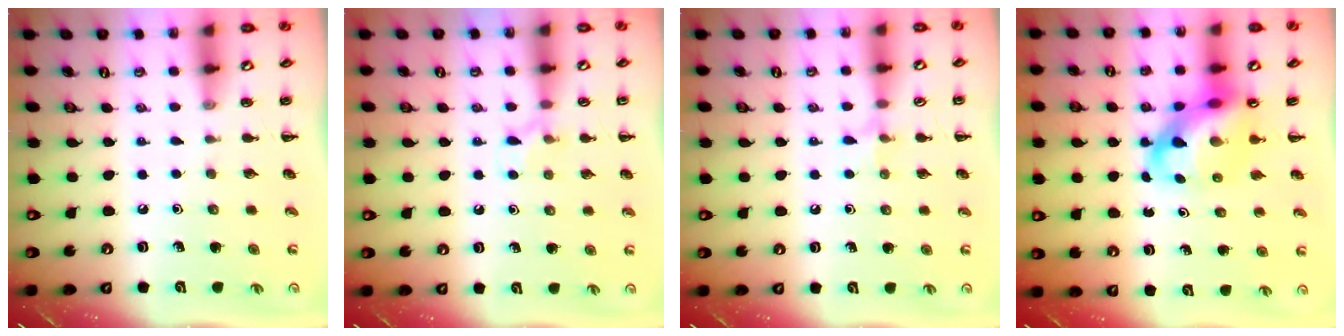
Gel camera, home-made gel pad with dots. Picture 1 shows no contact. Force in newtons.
{"total": 7.0, "press": 6.6, "slide": 2.2}
{"total": 5.5, "press": 5.3, "slide": 1.4}
{"total": 12.2, "press": 11.6, "slide": 3.6}